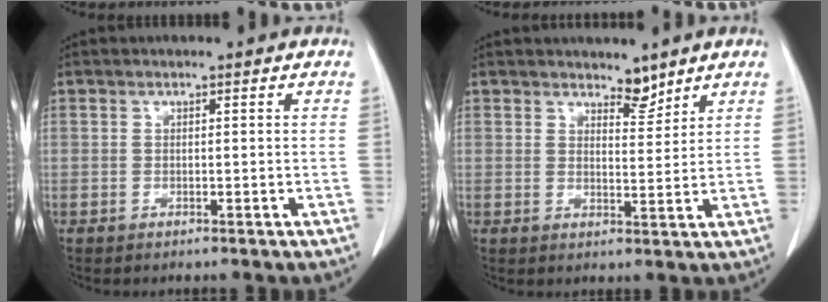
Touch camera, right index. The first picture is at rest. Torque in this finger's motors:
{"motor_torque": [-0.03, 0.24, 0.01, 0.00]}